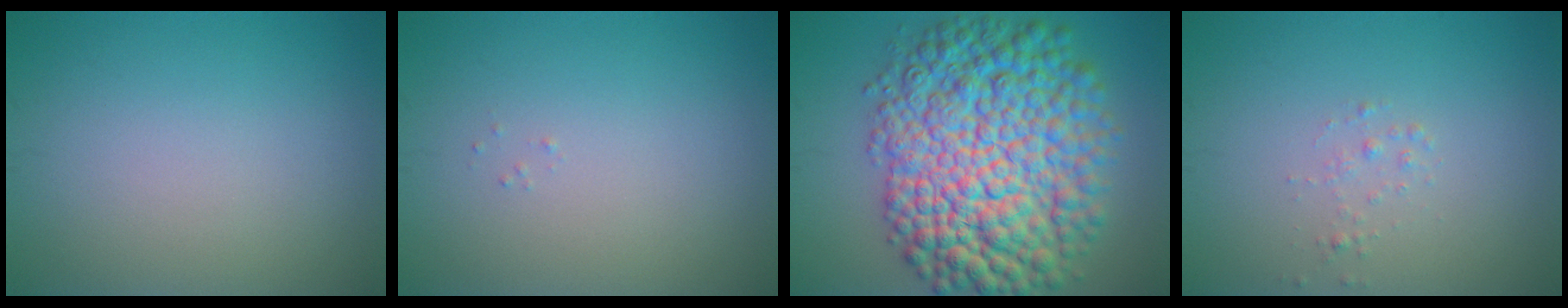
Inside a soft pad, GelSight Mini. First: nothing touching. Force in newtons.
{"total": 0.0}
{"total": 14.3, "press": 14.3, "slide": 0.3}
{"total": 0.8, "press": 0.8, "slide": 0.0}